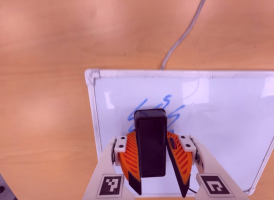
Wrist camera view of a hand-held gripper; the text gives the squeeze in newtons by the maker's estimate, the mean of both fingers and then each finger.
{"total": 9.3, "left": 9.9, "right": 8.7}